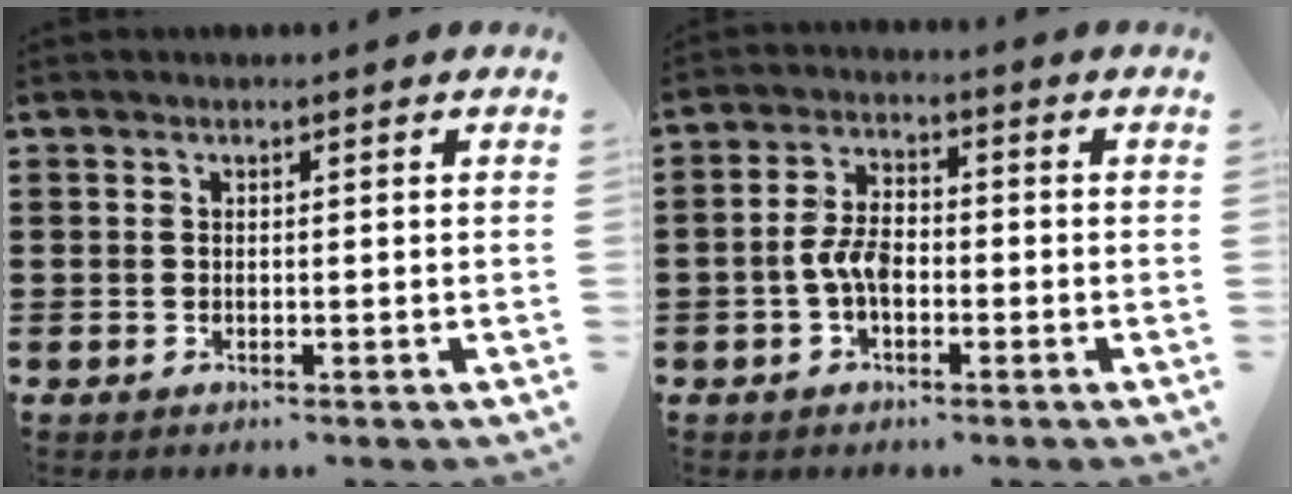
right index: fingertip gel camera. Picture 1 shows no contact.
{"total": 5.0, "force": [-1.5, 2.5, 4.1], "torque": [-0.101, -0.005, -0.034]}